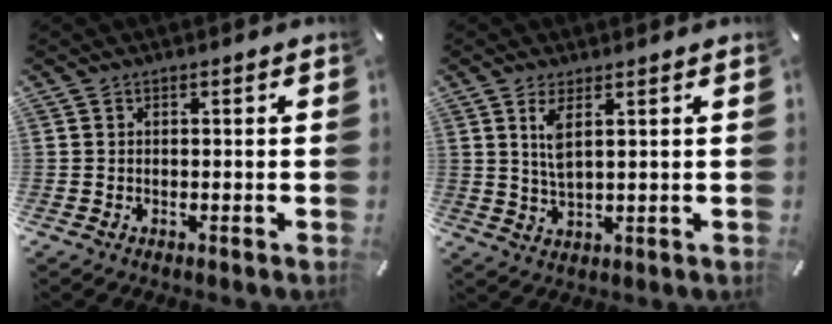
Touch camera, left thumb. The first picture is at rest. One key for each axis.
{"total": 4.8, "fx": 2.2, "fy": 1.5, "fz": 4.0, "tx": -0.080, "ty": -0.002, "tz": 0.037}